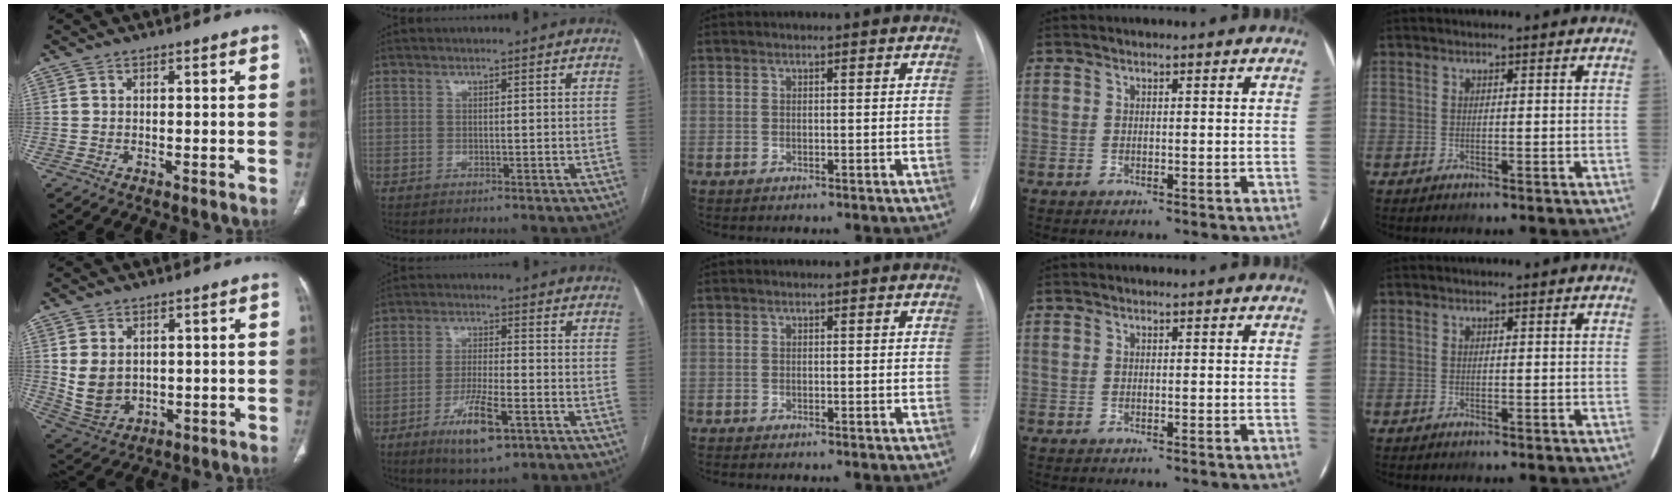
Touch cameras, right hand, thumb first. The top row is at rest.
{"thumb": {"total": 7.8, "force": [1.0, 5.8, 5.0], "torque": [-0.086, -0.011, 0.042]}, "index": {"total": 8.6, "force": [-4.4, 1.9, 7.2], "torque": [-0.134, -0.012, -0.072]}}